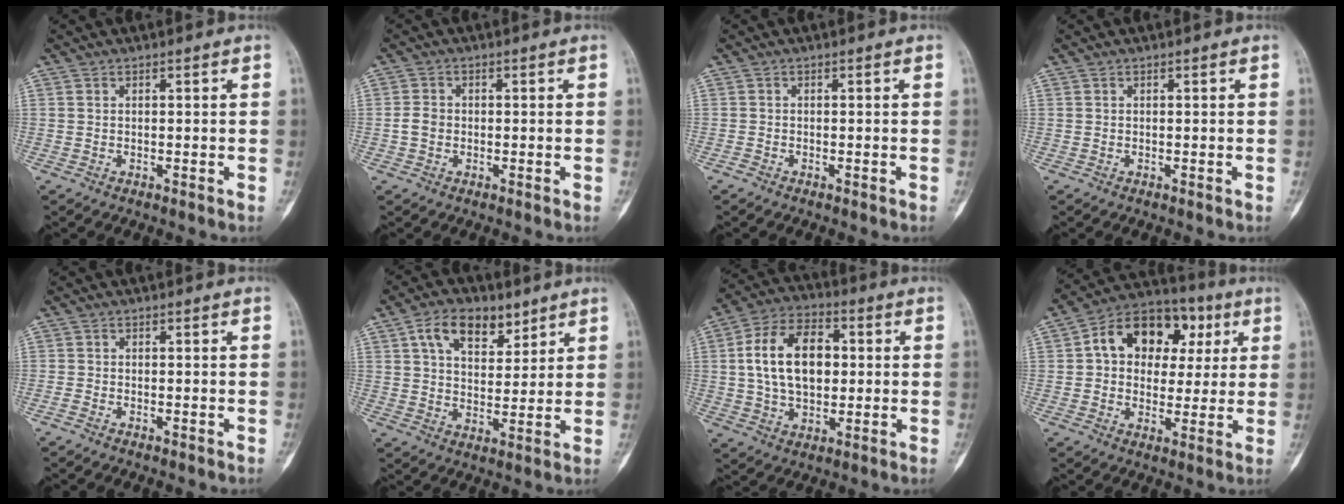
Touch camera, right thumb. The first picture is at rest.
{"total": 2.5, "force": [-0.4, 2.0, 1.4], "torque": [-0.024, 0.008, -0.010]}
{"total": 0.6, "force": [-0.6, 0.2, 0.1], "torque": [-0.003, 0.001, -0.014]}
{"total": 0.0}
{"total": 0.9, "force": [-0.8, 0.3, 0.4], "torque": [-0.010, 0.002, -0.018]}
{"total": 10.6, "force": [5.7, 6.1, 6.5], "torque": [-0.083, -0.022, 0.098]}
{"total": 15.2, "force": [1.7, 9.7, 11.6], "torque": [-0.182, 0.015, 0.025]}
{"total": 16.1, "force": [4.0, 11.8, 10.2], "torque": [-0.110, 0.020, 0.055]}